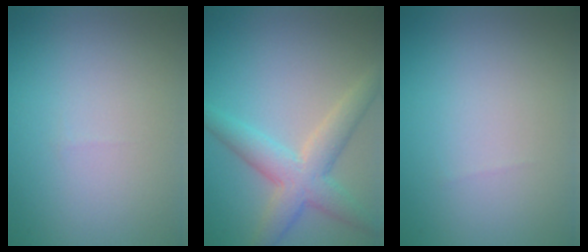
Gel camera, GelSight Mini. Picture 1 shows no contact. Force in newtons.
{"total": 4.9, "press": 4.9, "slide": 0.1}
{"total": 0.0}